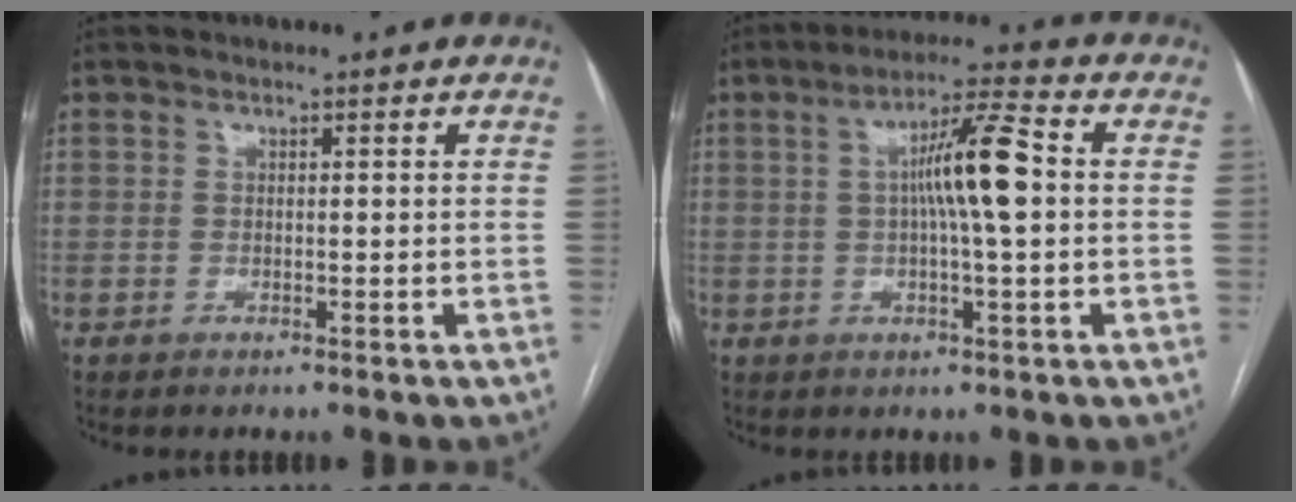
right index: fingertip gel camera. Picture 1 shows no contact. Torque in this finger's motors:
{"motor_torque": [1.08, 0.29, 0.31, 0.17]}